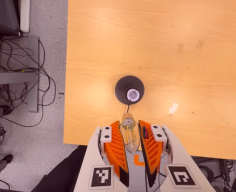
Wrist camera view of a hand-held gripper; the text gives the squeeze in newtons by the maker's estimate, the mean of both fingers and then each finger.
{"total": 20.0, "left": 23.9, "right": 16.1}